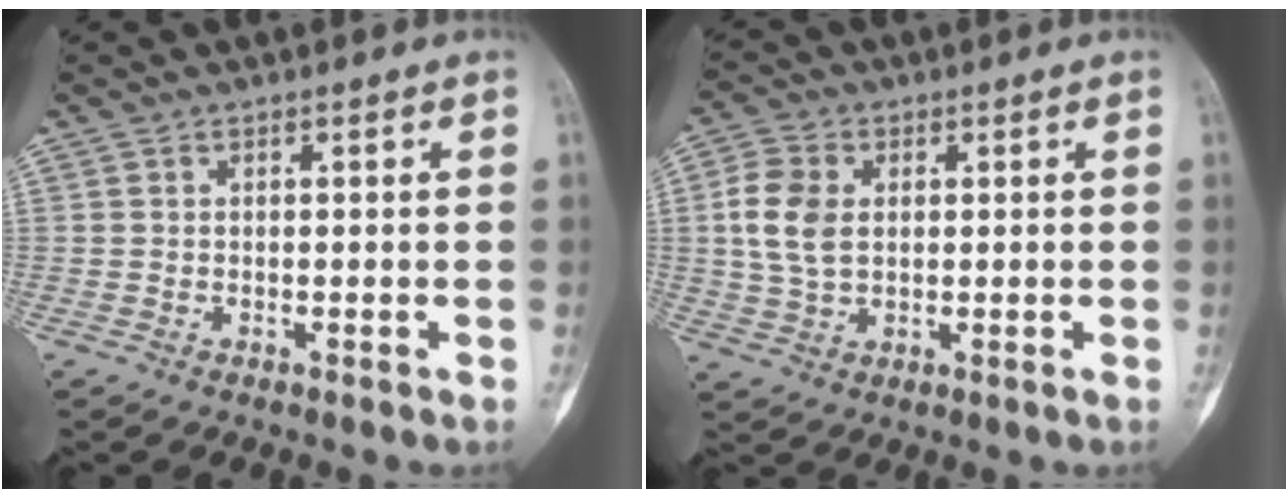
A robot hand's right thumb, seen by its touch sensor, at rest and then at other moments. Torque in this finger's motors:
{"motor_torque": [-0.54, 0.92, 0.88, -0.01, 0.02]}